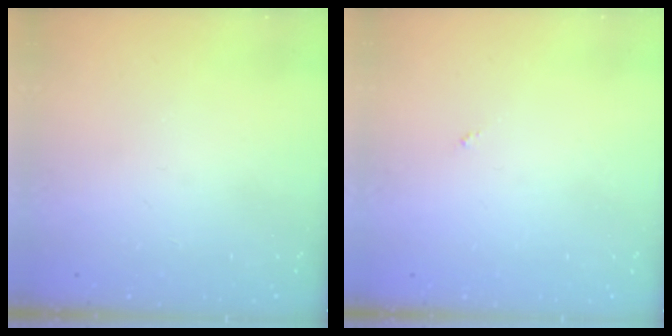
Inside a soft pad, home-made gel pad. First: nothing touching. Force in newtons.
{"total": 0.0}